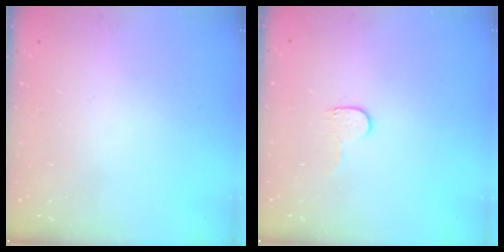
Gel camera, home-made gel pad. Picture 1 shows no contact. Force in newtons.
{"total": 3.6, "press": 3.6, "slide": 0.3}